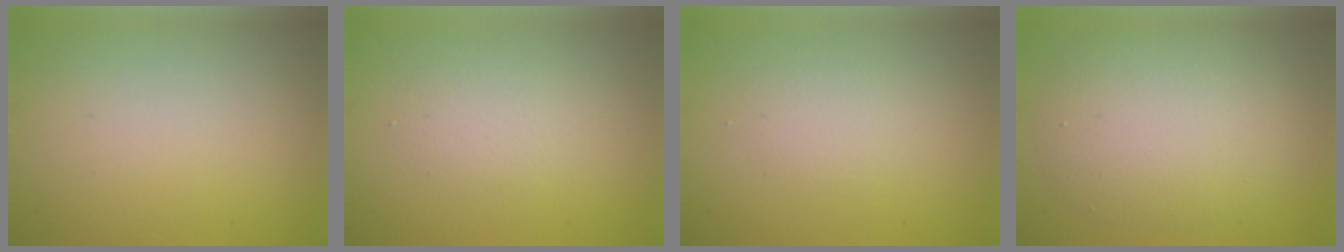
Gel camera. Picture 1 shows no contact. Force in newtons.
{"total": 2.1, "press": 2.1, "slide": 0.1}
{"total": 1.5, "press": 1.5, "slide": 0.1}
{"total": 6.2, "press": 6.2, "slide": 0.6}